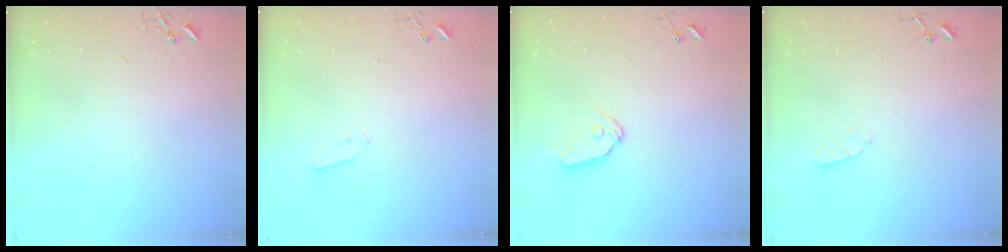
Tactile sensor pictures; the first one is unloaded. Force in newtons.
{"total": 3.0, "press": 2.9, "slide": 0.7}
{"total": 8.9, "press": 8.9, "slide": 1.0}
{"total": 2.9, "press": 2.8, "slide": 0.5}